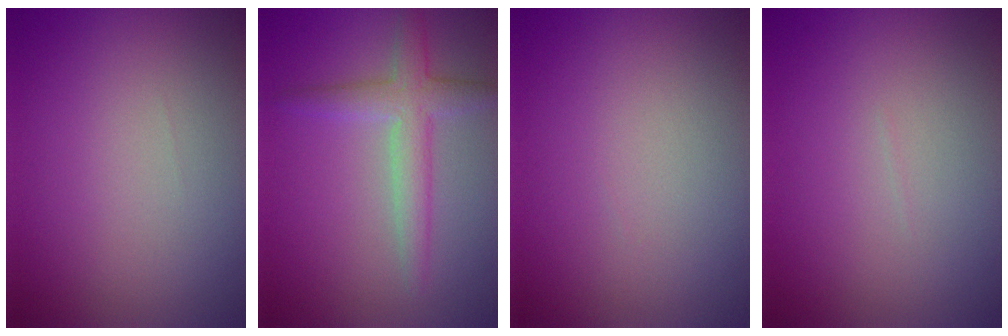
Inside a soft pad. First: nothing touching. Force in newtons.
{"total": 3.3, "press": 3.3, "slide": 0.2}
{"total": 0.0}
{"total": 0.0}